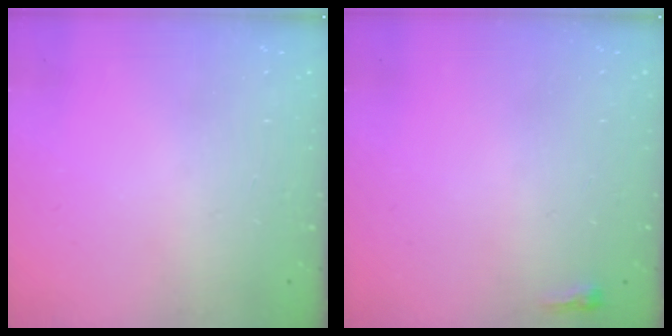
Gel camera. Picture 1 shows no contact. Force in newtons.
{"total": 2.3, "press": 2.2, "slide": 0.7}